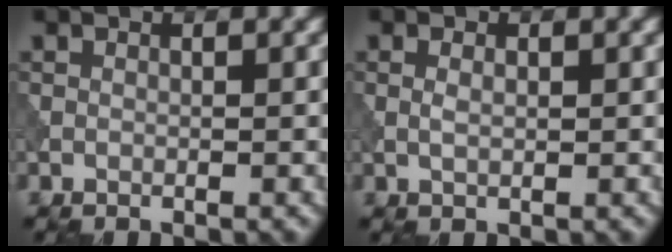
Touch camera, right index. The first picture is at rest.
{"total": 1.1, "force": [0.1, 0.6, 0.9], "torque": [-0.021, -0.001, 0.003]}